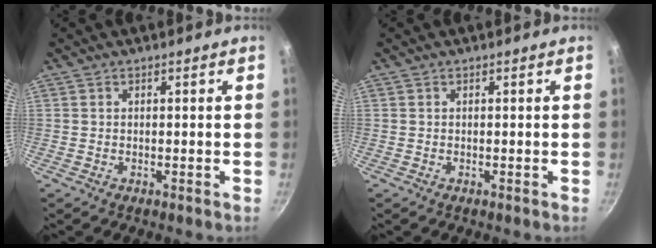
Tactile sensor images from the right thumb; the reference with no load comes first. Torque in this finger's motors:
{"motor_torque": [-0.01, 0.01, 0.02, -0.01, 0.00]}